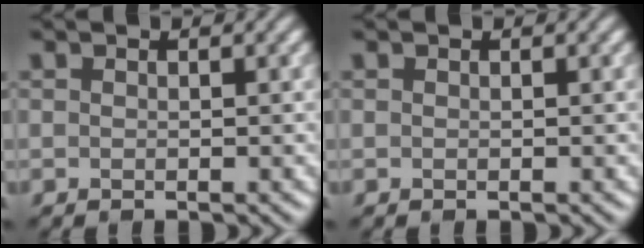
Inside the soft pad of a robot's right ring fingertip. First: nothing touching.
{"total": 0.0}